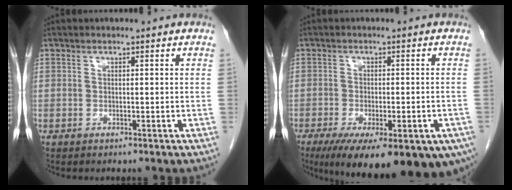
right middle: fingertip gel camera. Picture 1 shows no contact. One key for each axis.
{"total": 21.8, "fx": -14.2, "fy": 6.1, "fz": 15.5, "tx": -0.191, "ty": -0.042, "tz": -0.178}